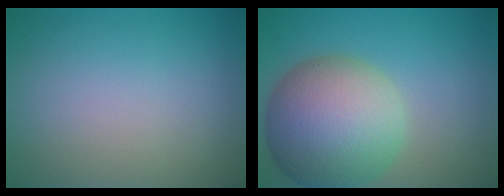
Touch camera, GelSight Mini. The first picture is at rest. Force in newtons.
{"total": 11.2, "press": 11.1, "slide": 0.4}